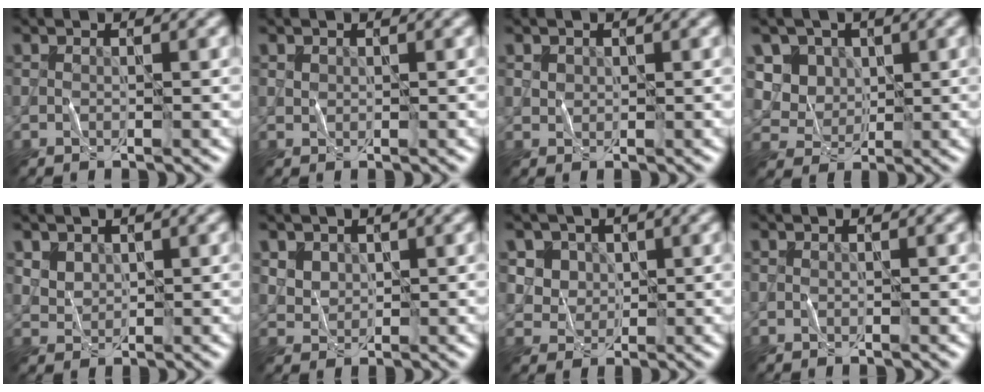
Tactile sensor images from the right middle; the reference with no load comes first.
{"total": 0.6, "force": [0.3, 0.5, 0.1], "torque": [-0.002, -0.001, 0.008]}
{"total": 0.9, "force": [0.4, 0.8, 0.2], "torque": [-0.003, -0.002, 0.011]}
{"total": 6.7, "force": [2.7, 5.5, 2.7], "torque": [-0.060, 0.006, 0.045]}
{"total": 2.7, "force": [1.6, 1.9, 1.1], "torque": [-0.031, -0.005, 0.047]}
{"total": 3.4, "force": [1.9, 2.4, 1.4], "torque": [-0.048, 0.001, 0.050]}
{"total": 5.4, "force": [2.6, 4.3, 2.0], "torque": [-0.044, -0.004, 0.046]}
{"total": 0.0}